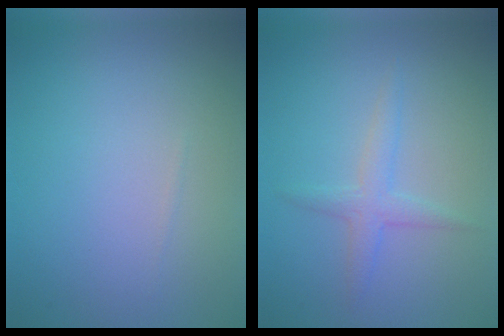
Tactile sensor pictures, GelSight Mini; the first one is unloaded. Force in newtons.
{"total": 2.0, "press": 2.0, "slide": 0.1}